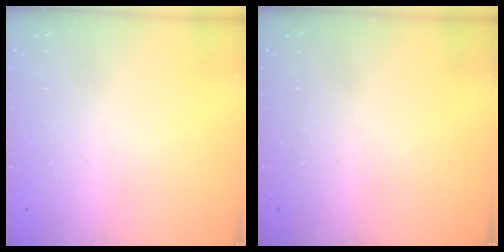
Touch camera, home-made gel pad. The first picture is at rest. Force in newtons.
{"total": 0.0}